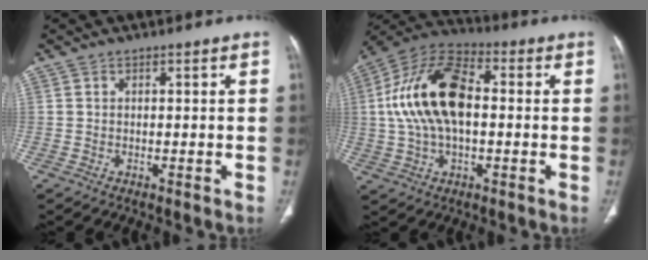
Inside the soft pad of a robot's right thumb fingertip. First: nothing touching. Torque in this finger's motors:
{"motor_torque": [-0.10, 1.72, 1.68, -0.33, 0.25]}